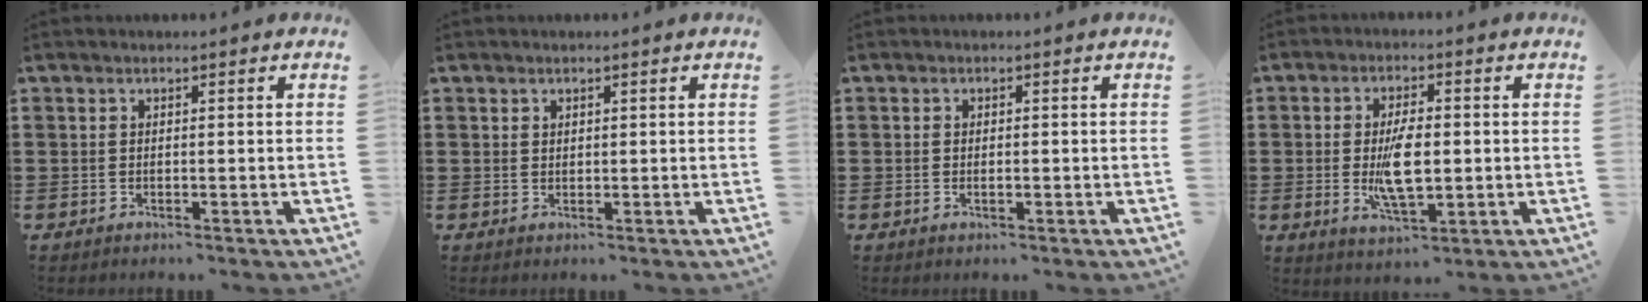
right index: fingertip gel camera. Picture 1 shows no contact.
{"total": 0.9, "force": [0.7, 0.6, 0.2], "torque": [-0.004, 0.002, 0.013]}
{"total": 1.1, "force": [-0.2, 0.3, 1.0], "torque": [-0.018, 0.000, -0.004]}
{"total": 7.5, "force": [-0.5, 2.9, 6.9], "torque": [-0.142, -0.005, -0.012]}